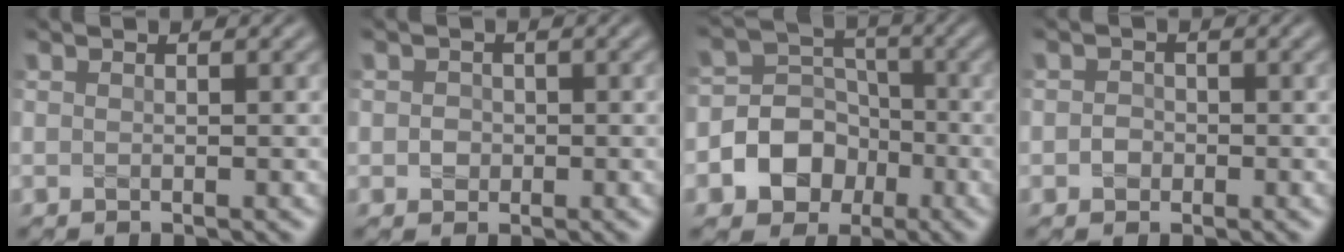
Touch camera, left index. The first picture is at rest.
{"total": 1.3, "force": [0.0, 1.3, 0.4], "torque": [-0.003, -0.002, -0.004]}
{"total": 7.6, "force": [-2.7, 6.6, 2.6], "torque": [-0.034, 0.010, -0.075]}
{"total": 1.3, "force": [-0.3, 1.2, 0.4], "torque": [-0.003, -0.001, -0.010]}